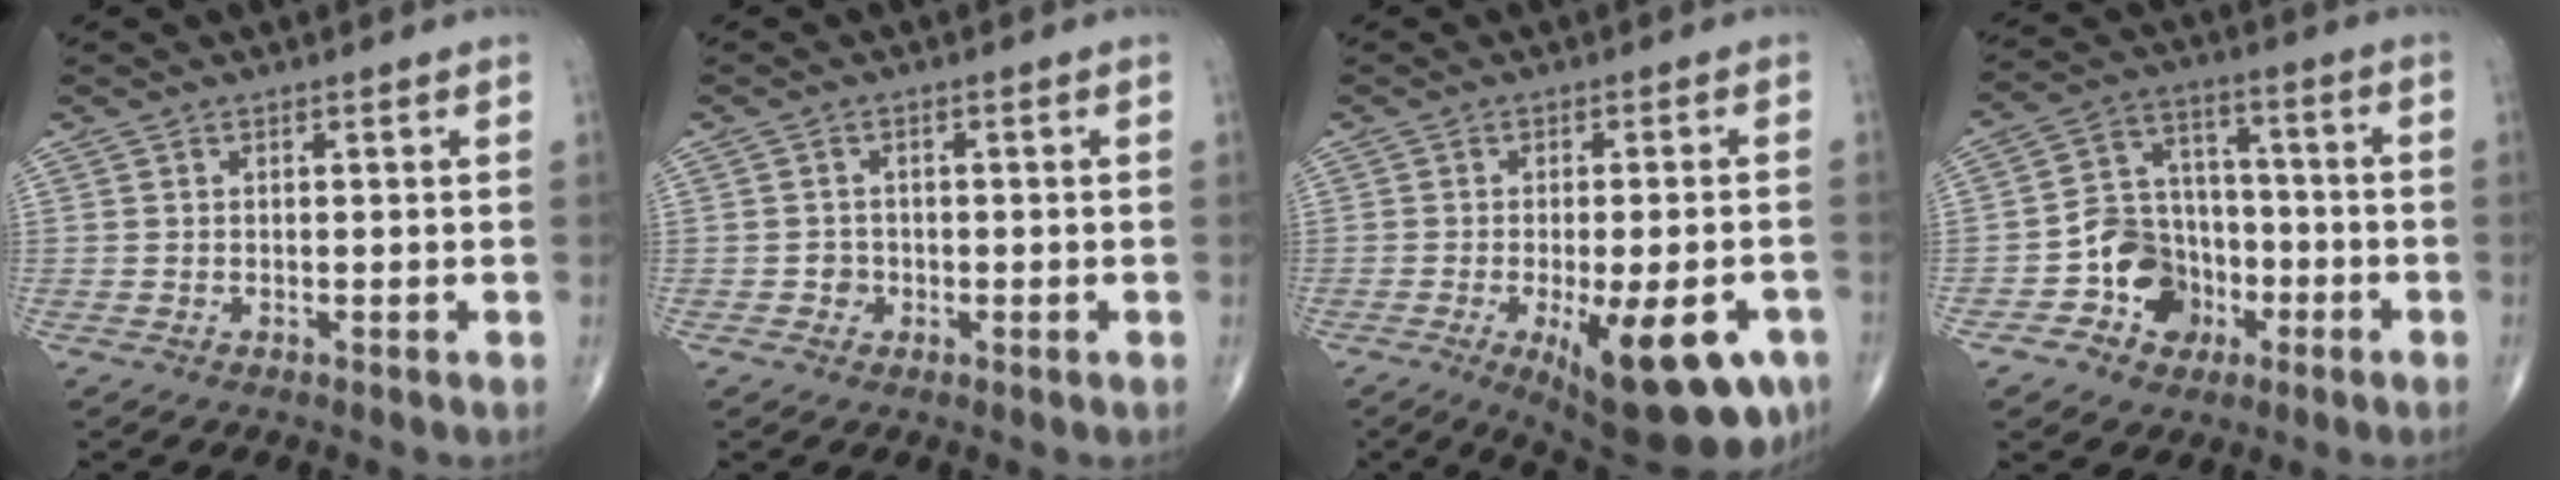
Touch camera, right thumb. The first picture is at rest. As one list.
[{"total": 1.8, "force": [-0.6, 1.7, 0.4], "torque": [0.004, 0.007, -0.011]}, {"total": 18.5, "force": [-7.6, 6.5, 15.6], "torque": [-0.172, 0.000, -0.091]}, {"total": 11.6, "force": [-4.5, 9.7, 4.4], "torque": [-0.031, 0.052, -0.077]}]